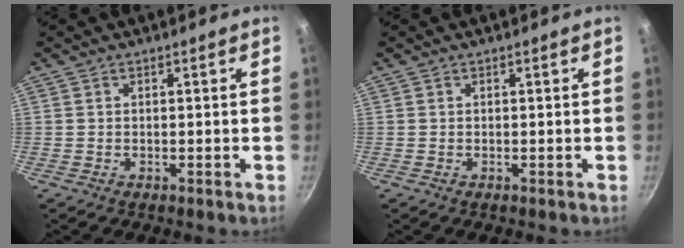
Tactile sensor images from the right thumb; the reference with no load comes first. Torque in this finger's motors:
{"motor_torque": [0.00, 0.00, 0.13, 0.11, 0.02]}